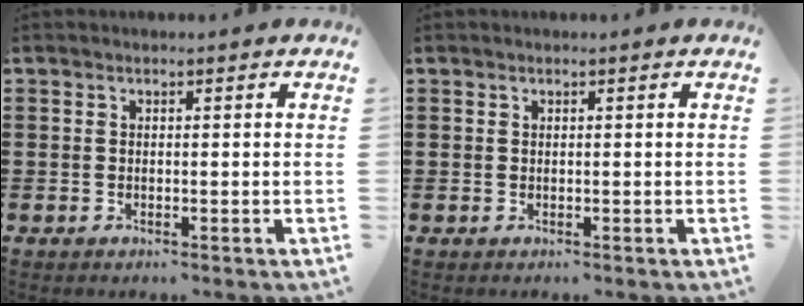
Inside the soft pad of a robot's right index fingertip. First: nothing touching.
{"total": 0.0}